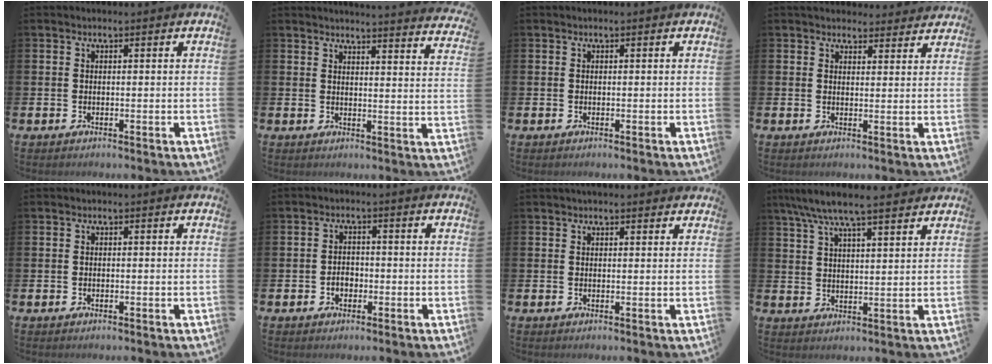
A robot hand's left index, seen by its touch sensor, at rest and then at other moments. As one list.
[{"total": 3.8, "force": [3.8, -0.5, 0.1], "torque": [0.010, -0.039, 0.061]}, {"total": 0.0}, {"total": 3.3, "force": [3.2, 0.9, 0.0], "torque": [0.007, -0.017, 0.057]}, {"total": 0.0}, {"total": 2.1, "force": [-0.7, 1.6, 1.1], "torque": [-0.009, 0.000, -0.019]}, {"total": 1.4, "force": [1.4, 0.4, 0.3], "torque": [0.006, -0.003, 0.022]}, {"total": 7.1, "force": [6.4, 0.6, 2.9], "torque": [-0.068, -0.023, 0.114]}]